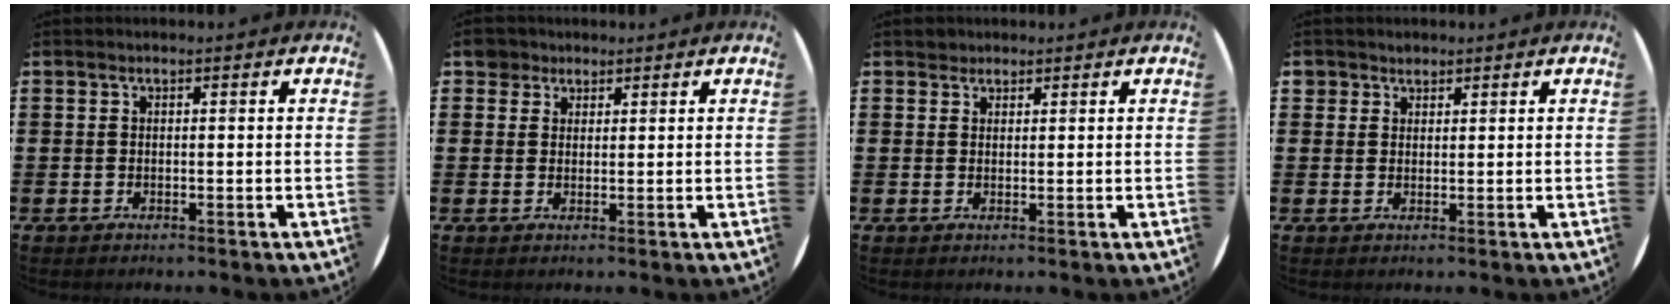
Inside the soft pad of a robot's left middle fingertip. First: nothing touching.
{"total": 2.6, "force": [2.0, 1.6, 0.2], "torque": [0.004, 0.002, 0.036]}
{"total": 1.3, "force": [1.2, 0.5, -0.1], "torque": [-0.001, 0.001, 0.024]}
{"total": 1.8, "force": [1.5, 0.9, 0.0], "torque": [0.006, 0.001, 0.028]}